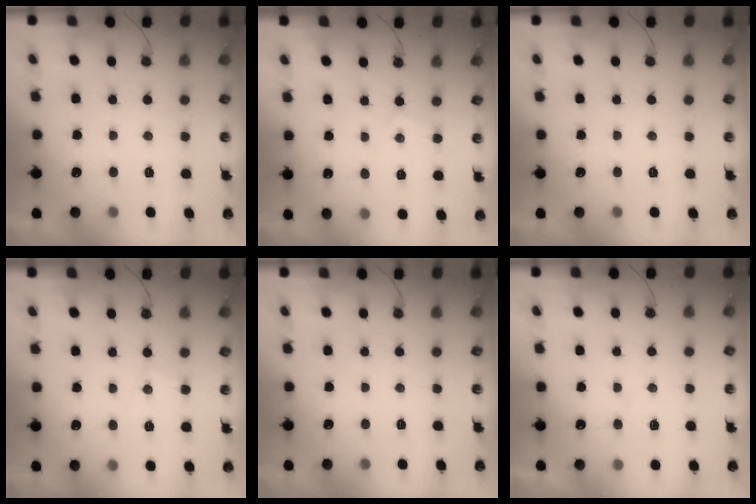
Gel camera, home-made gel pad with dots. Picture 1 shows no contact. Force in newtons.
{"total": 4.3, "press": 4.3, "slide": 0.5}
{"total": 0.0}
{"total": 5.0, "press": 5.0, "slide": 0.7}
{"total": 0.0}
{"total": 5.9, "press": 5.9, "slide": 0.7}